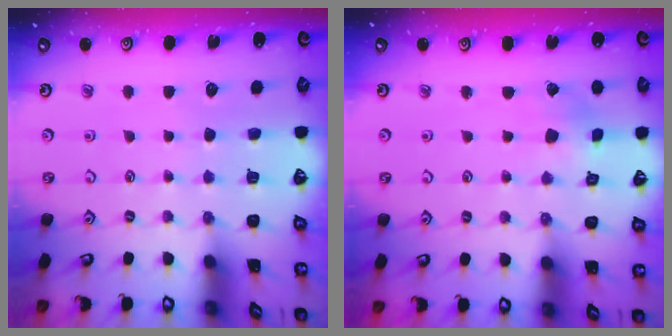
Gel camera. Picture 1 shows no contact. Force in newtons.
{"total": 1.9, "press": 1.9, "slide": 0.3}